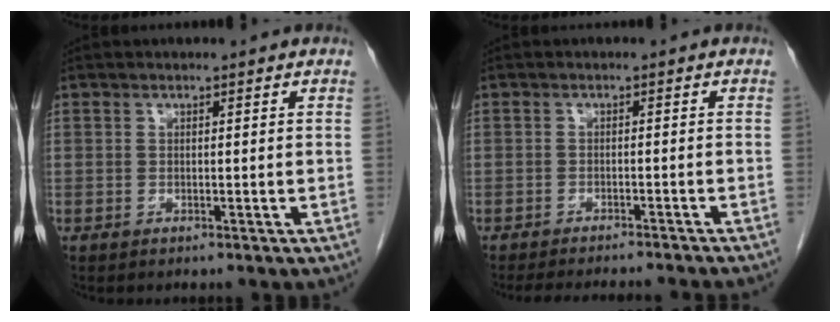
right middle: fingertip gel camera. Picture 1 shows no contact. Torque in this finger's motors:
{"motor_torque": [1.07, -1.07, 0.10, 0.04]}